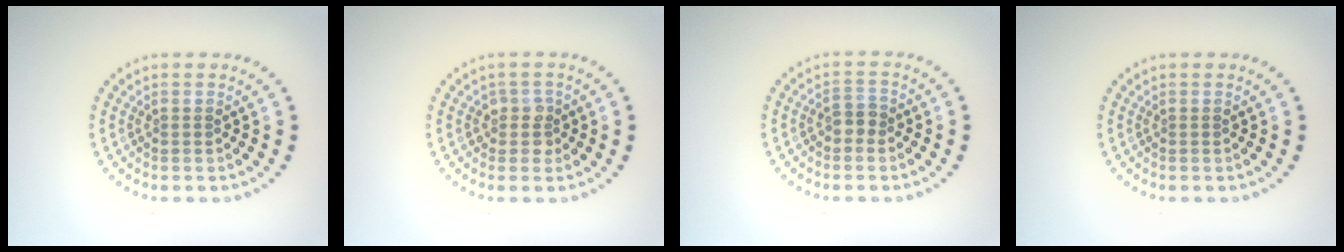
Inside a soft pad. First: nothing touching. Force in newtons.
{"total": 1.6, "press": 1.4, "slide": 0.8}
{"total": 1.3, "press": 1.2, "slide": 0.5}
{"total": 0.0}